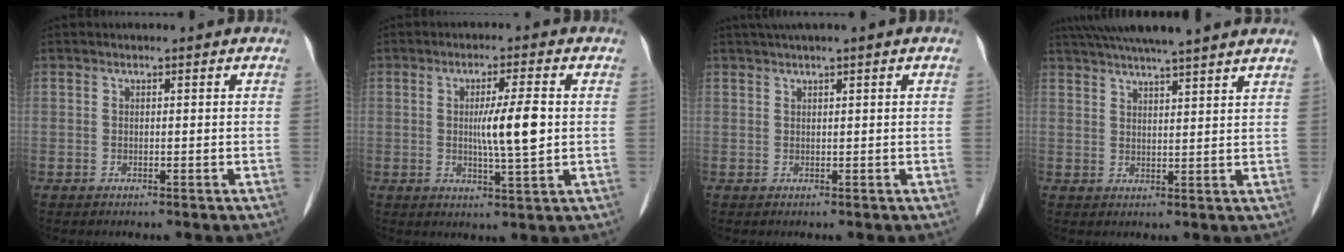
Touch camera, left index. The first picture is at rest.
{"total": 6.6, "force": [0.4, 0.2, 6.6], "torque": [-0.112, -0.007, 0.006]}
{"total": 3.5, "force": [2.4, -0.3, 2.4], "torque": [-0.043, 0.026, 0.045]}
{"total": 16.4, "force": [14.3, 0.3, 7.9], "torque": [-0.135, 0.040, 0.201]}